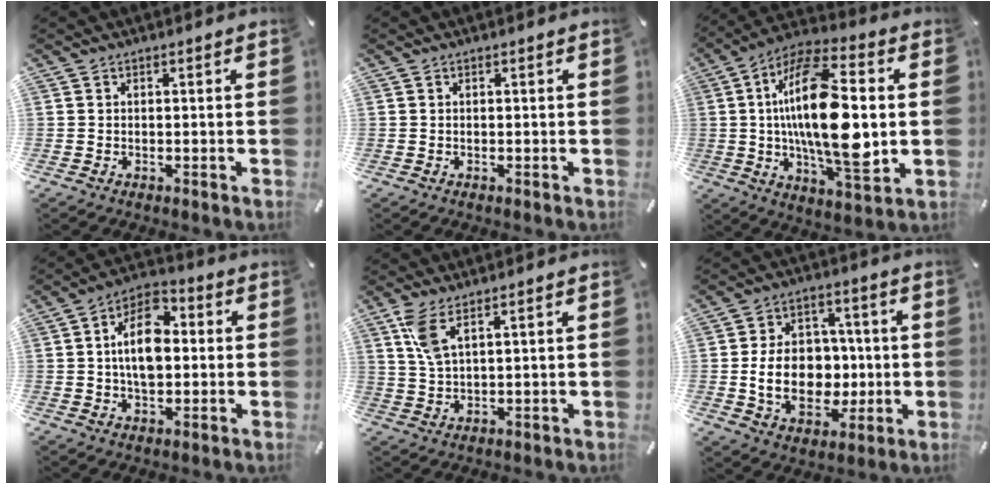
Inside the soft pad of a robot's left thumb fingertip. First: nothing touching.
{"total": 0.0}
{"total": 23.1, "force": [1.5, 8.8, 21.2], "torque": [-0.412, -0.016, 0.018]}
{"total": 11.8, "force": [0.7, 7.6, 9.0], "torque": [-0.171, 0.005, 0.007]}
{"total": 5.9, "force": [2.9, 1.9, 4.8], "torque": [-0.111, -0.003, 0.051]}
{"total": 14.9, "force": [-1.0, 11.7, 9.3], "torque": [-0.164, 0.005, -0.010]}